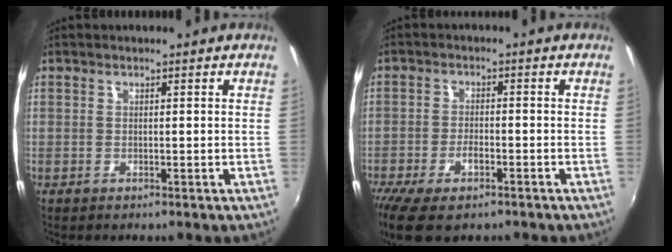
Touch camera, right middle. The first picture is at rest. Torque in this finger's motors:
{"motor_torque": [1.11, -1.02, 0.36, 0.08]}